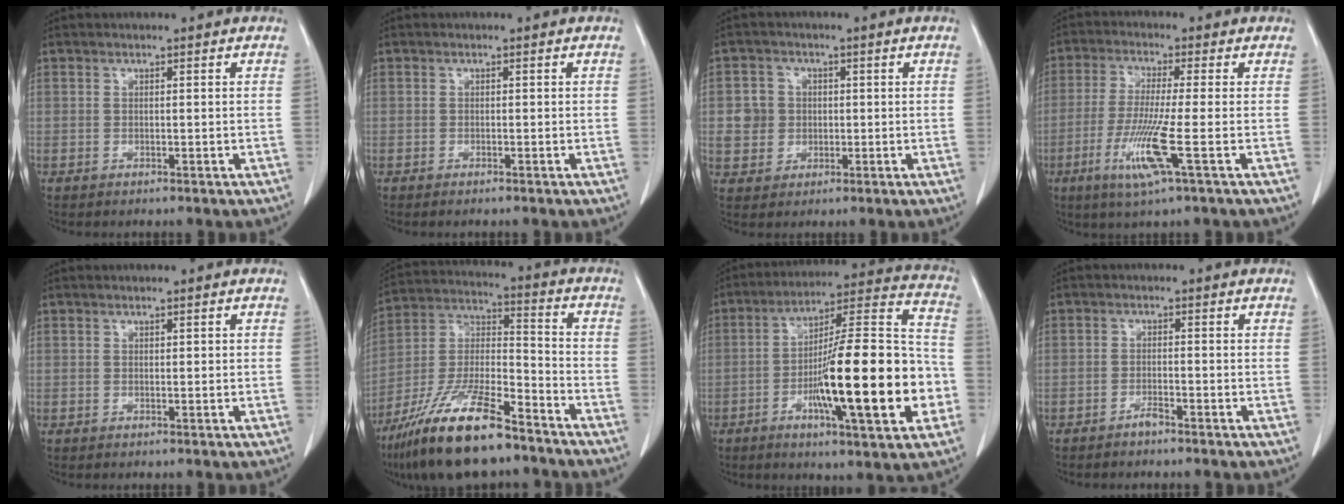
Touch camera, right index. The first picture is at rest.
{"total": 0.6, "force": [-0.5, 0.0, 0.3], "torque": [-0.012, -0.002, -0.007]}
{"total": 4.7, "force": [0.3, 4.6, 1.1], "torque": [-0.022, 0.015, 0.012]}
{"total": 8.7, "force": [-3.1, -0.7, 8.1], "torque": [-0.169, -0.026, -0.065]}
{"total": 0.5, "force": [0.2, 0.2, 0.4], "torque": [-0.005, 0.001, 0.004]}
{"total": 18.2, "force": [-13.1, 3.8, 12.1], "torque": [-0.262, -0.019, -0.240]}
{"total": 22.7, "force": [-6.0, 2.7, 21.7], "torque": [-0.313, 0.005, -0.092]}
{"total": 1.5, "force": [-1.3, 0.1, 0.8], "torque": [-0.015, 0.001, -0.022]}